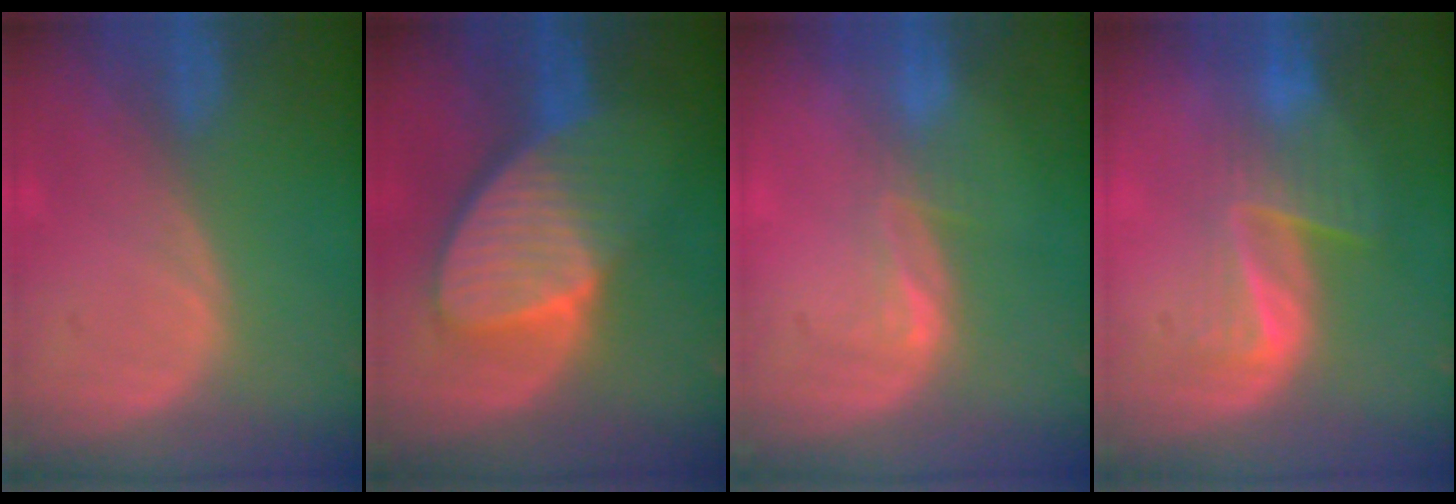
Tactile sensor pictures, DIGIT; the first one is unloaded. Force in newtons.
{"total": 8.9, "press": 8.1, "slide": 3.7}
{"total": 2.6, "press": 2.0, "slide": 1.6}
{"total": 6.6, "press": 5.5, "slide": 3.6}